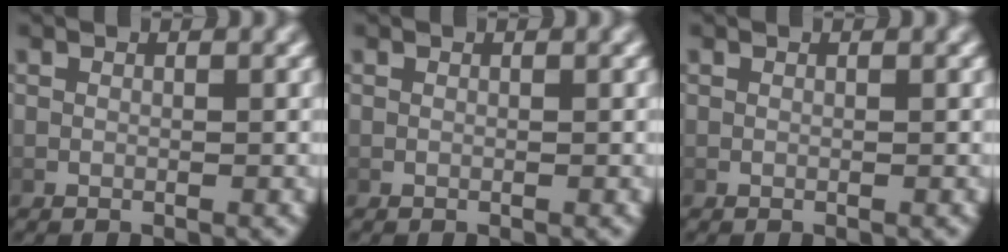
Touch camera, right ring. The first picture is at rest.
{"total": 0.0}
{"total": 0.0}